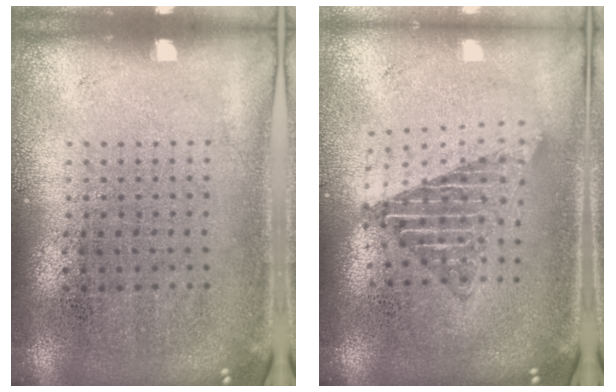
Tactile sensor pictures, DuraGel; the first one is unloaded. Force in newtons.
{"total": 1.7, "press": 1.3, "slide": 1.0}